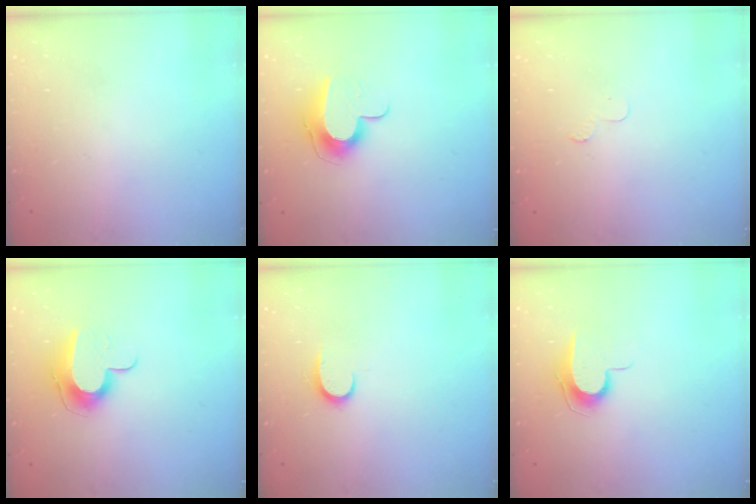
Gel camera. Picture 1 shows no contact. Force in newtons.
{"total": 10.4, "press": 10.4, "slide": 0.5}
{"total": 3.5, "press": 3.5, "slide": 0.3}
{"total": 10.4, "press": 10.4, "slide": 0.5}
{"total": 6.2, "press": 6.1, "slide": 0.6}
{"total": 8.0, "press": 8.0, "slide": 0.8}